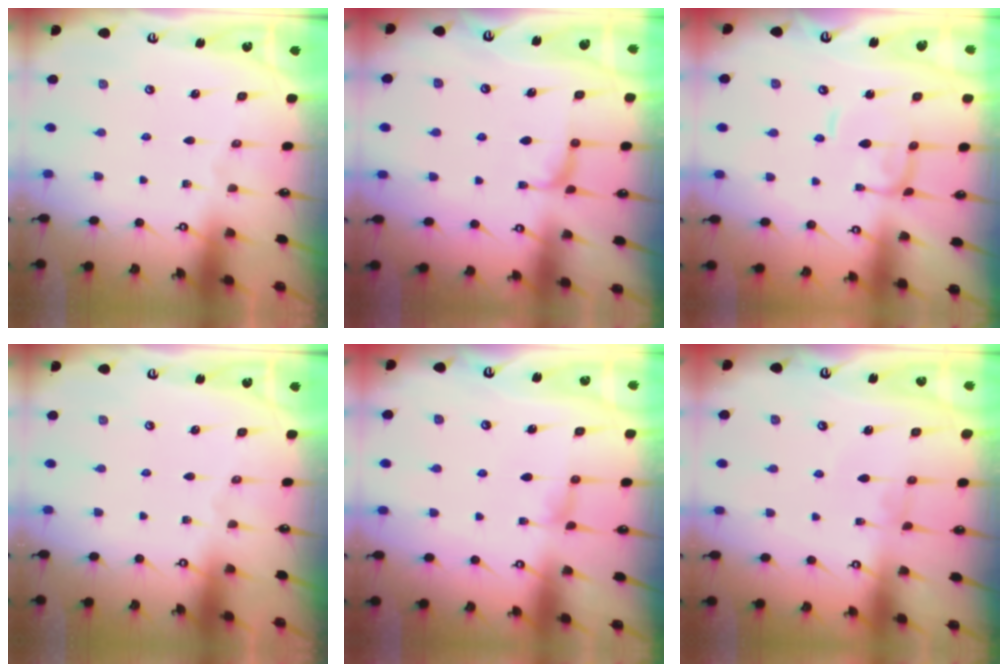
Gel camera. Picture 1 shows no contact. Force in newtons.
{"total": 2.9, "press": 2.7, "slide": 0.9}
{"total": 0.0}
{"total": 0.0}
{"total": 2.2, "press": 2.2, "slide": 0.4}
{"total": 0.0}